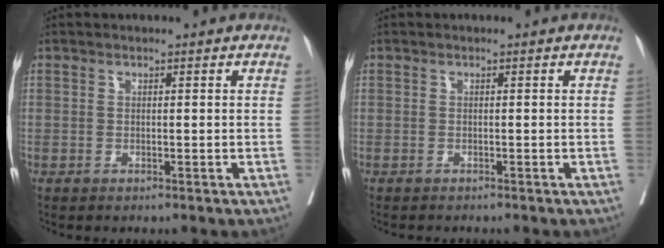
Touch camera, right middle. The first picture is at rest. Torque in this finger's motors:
{"motor_torque": [0.04, -0.06, 0.00, 0.00]}